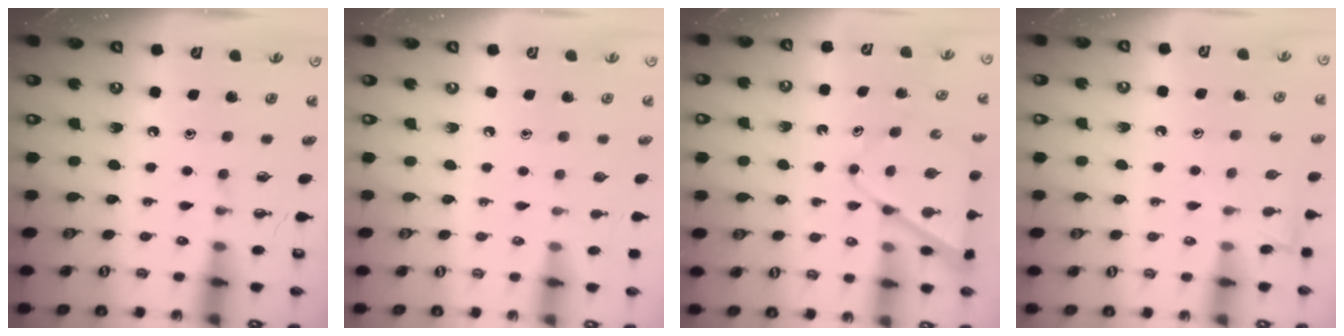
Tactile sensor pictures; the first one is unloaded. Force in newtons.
{"total": 0.0}
{"total": 7.8, "press": 7.8, "slide": 0.8}
{"total": 5.5, "press": 5.5, "slide": 0.6}